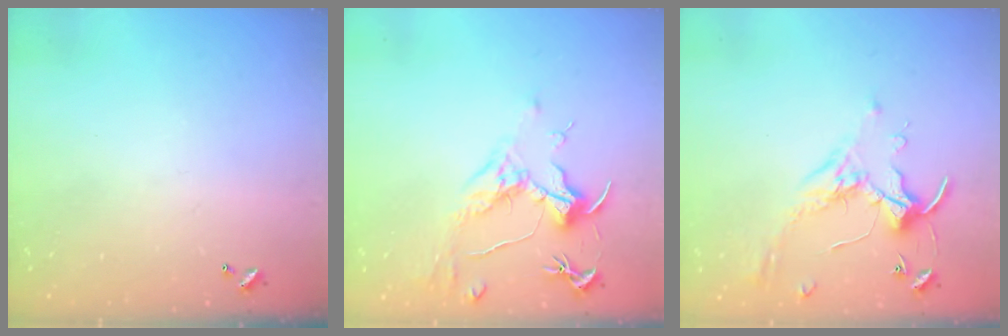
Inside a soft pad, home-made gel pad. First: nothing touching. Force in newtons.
{"total": 1.5, "press": 1.3, "slide": 0.8}
{"total": 0.7, "press": 0.6, "slide": 0.4}